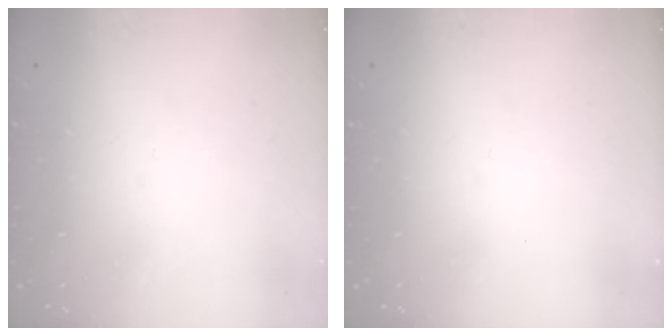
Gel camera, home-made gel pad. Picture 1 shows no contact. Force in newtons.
{"total": 0.0}